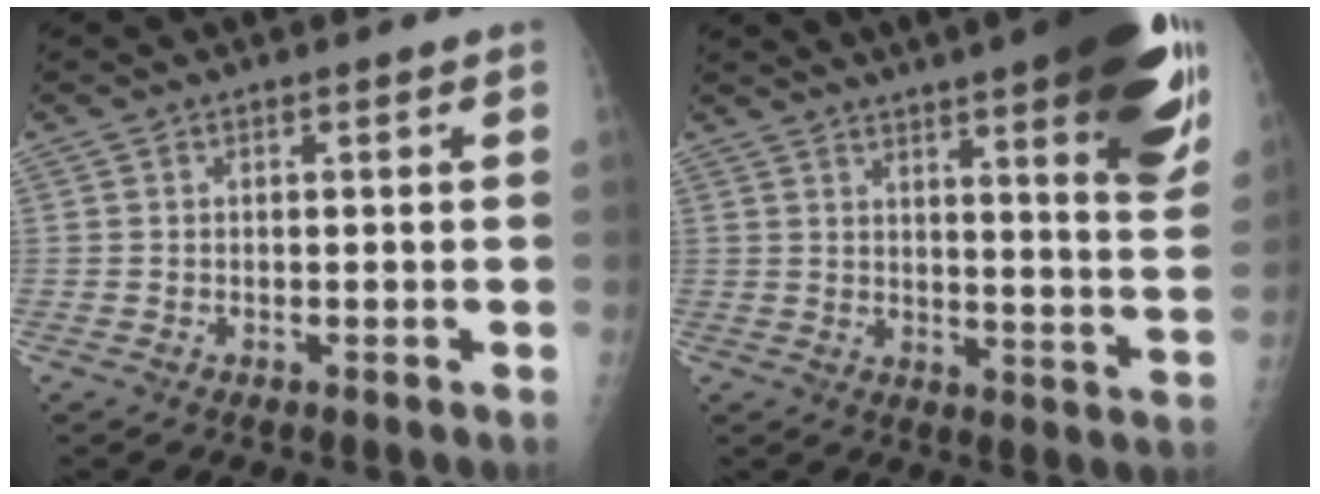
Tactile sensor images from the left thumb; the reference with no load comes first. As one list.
[{"total": 24.8, "force": [14.8, 4.9, 19.3], "torque": [-0.230, -0.041, 0.189]}]